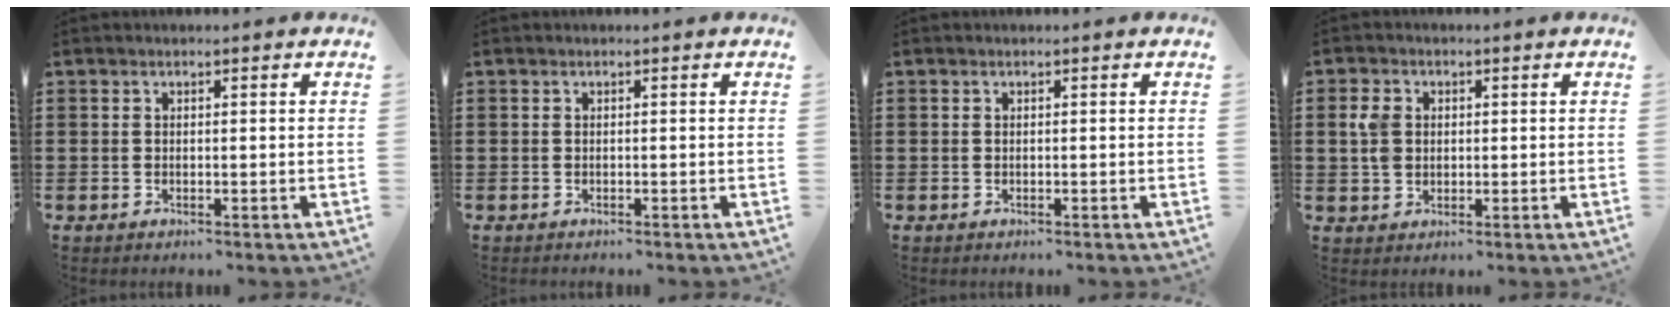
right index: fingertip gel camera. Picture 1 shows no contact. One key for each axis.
{"total": 0.0}
{"total": 0.0}
{"total": 3.5, "fx": 0.6, "fy": 2.8, "fz": 2.0, "tx": -0.056, "ty": 0.010, "tz": 0.006}